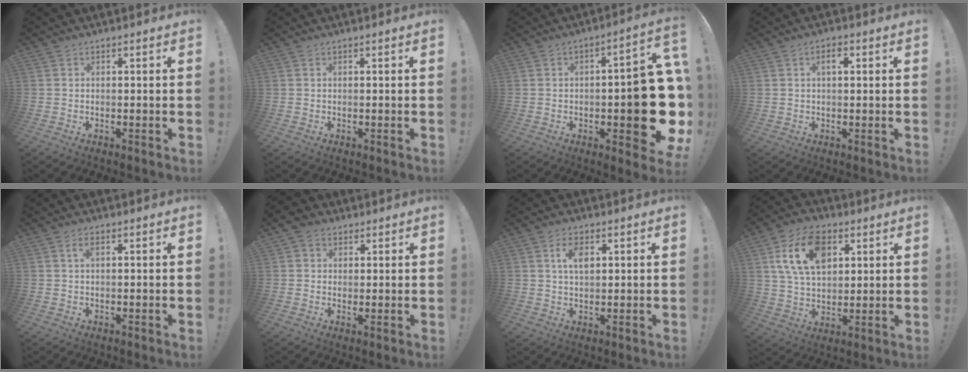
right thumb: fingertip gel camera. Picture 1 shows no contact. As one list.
[{"total": 0.0}, {"total": 17.7, "force": [-3.4, 5.9, 16.4], "torque": [-0.191, 0.008, -0.043]}, {"total": 3.0, "force": [0.8, 1.7, 2.3], "torque": [-0.032, 0.004, 0.010]}, {"total": 1.8, "force": [0.6, 0.6, 1.5], "torque": [-0.024, 0.002, 0.008]}, {"total": 4.7, "force": [2.3, 3.7, 1.8], "torque": [-0.032, -0.004, 0.047]}, {"total": 5.7, "force": [1.9, 3.2, 4.3], "torque": [-0.065, 0.001, 0.031]}, {"total": 16.7, "force": [6.4, 10.8, 11.0], "torque": [-0.177, -0.011, 0.120]}]